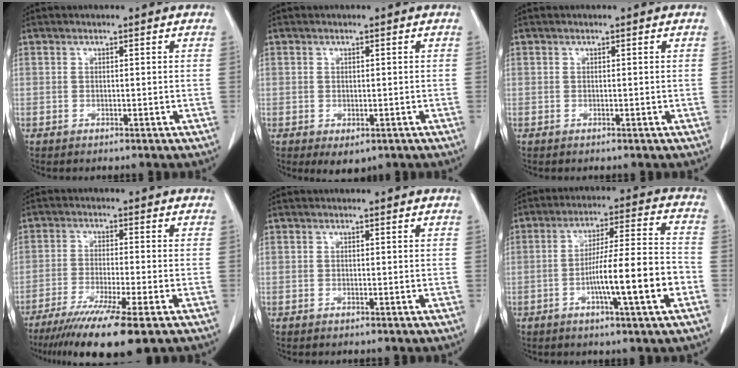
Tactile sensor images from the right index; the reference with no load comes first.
{"total": 2.4, "force": [-1.0, 1.7, 1.5], "torque": [-0.014, -0.002, -0.001]}
{"total": 0.0}
{"total": 12.4, "force": [-8.5, 0.1, 9.0], "torque": [-0.154, -0.037, -0.138]}
{"total": 0.0}
{"total": 13.0, "force": [-4.2, 0.2, 12.3], "torque": [-0.204, 0.006, -0.069]}